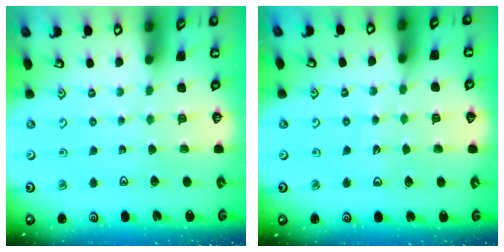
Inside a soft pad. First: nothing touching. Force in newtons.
{"total": 5.4, "press": 4.7, "slide": 2.7}